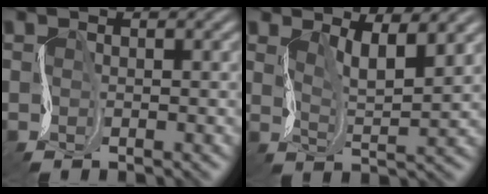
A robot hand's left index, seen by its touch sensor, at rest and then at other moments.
{"total": 4.0, "force": [2.0, 1.2, 3.2], "torque": [-0.063, -0.012, 0.030]}